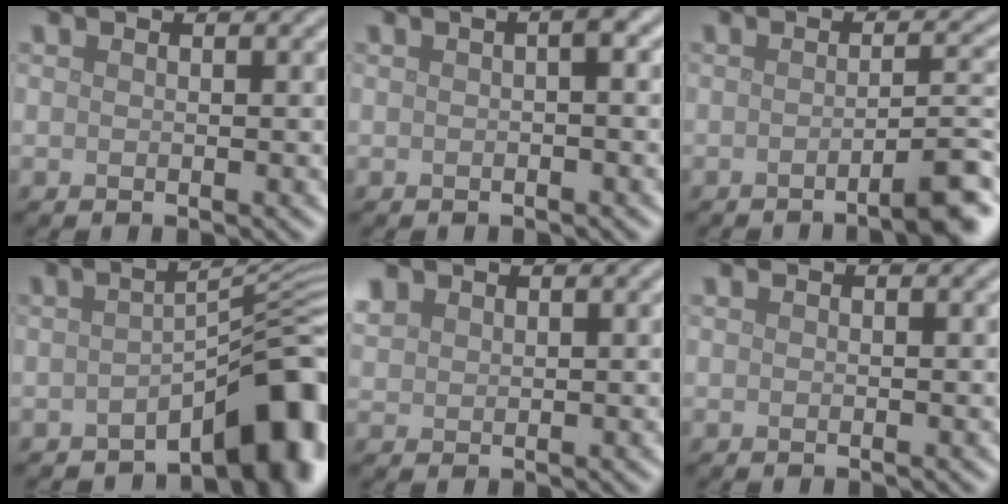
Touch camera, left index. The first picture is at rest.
{"total": 1.5, "force": [0.0, 0.2, 1.4], "torque": [-0.023, 0.006, 0.000]}
{"total": 4.6, "force": [-2.3, 0.7, 3.9], "torque": [-0.043, 0.010, -0.045]}
{"total": 9.0, "force": [-4.6, 2.9, 7.2], "torque": [-0.069, 0.010, -0.075]}
{"total": 1.5, "force": [1.2, 0.9, 0.3], "torque": [-0.012, 0.006, 0.029]}
{"total": 0.0}